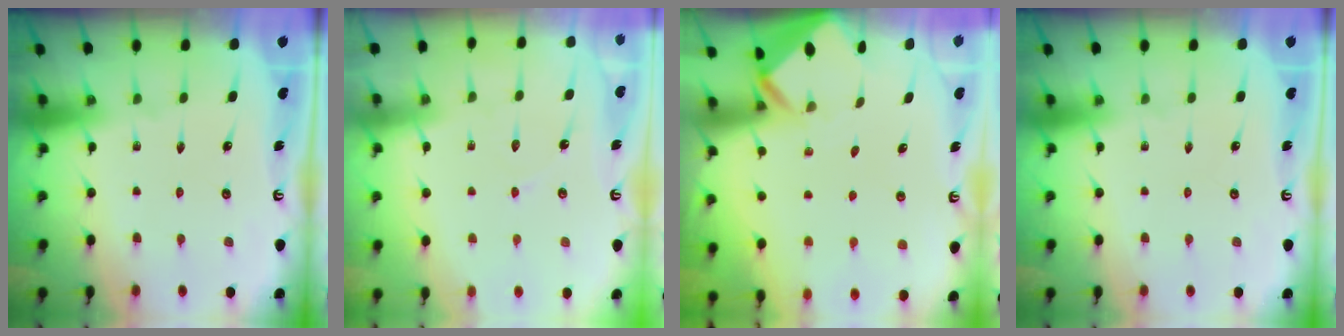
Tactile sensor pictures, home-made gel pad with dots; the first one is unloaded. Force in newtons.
{"total": 3.9, "press": 3.9, "slide": 0.4}
{"total": 2.8, "press": 2.8, "slide": 0.2}
{"total": 0.0}